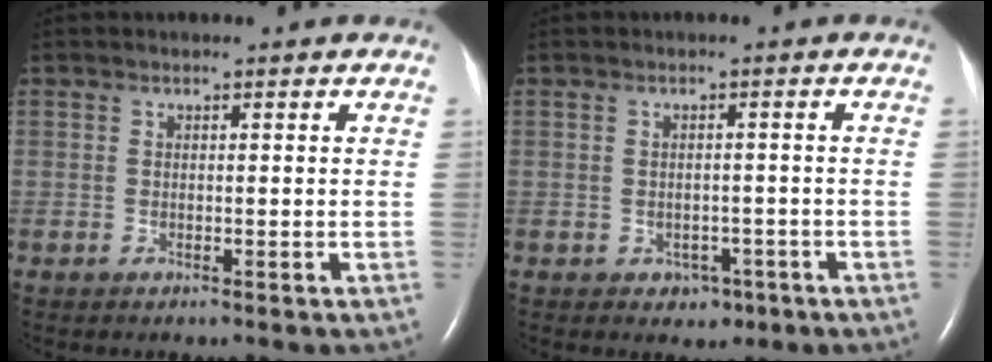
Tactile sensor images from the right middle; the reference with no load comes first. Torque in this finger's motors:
{"motor_torque": [-0.36, 0.09, 0.06, -0.01]}